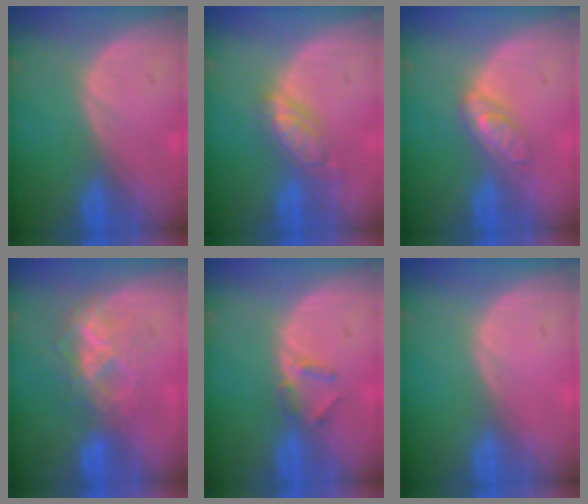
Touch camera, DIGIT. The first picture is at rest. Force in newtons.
{"total": 5.5, "press": 5.0, "slide": 2.4}
{"total": 4.5, "press": 4.0, "slide": 2.0}
{"total": 6.3, "press": 5.8, "slide": 2.6}
{"total": 2.3, "press": 2.1, "slide": 0.9}
{"total": 0.0}